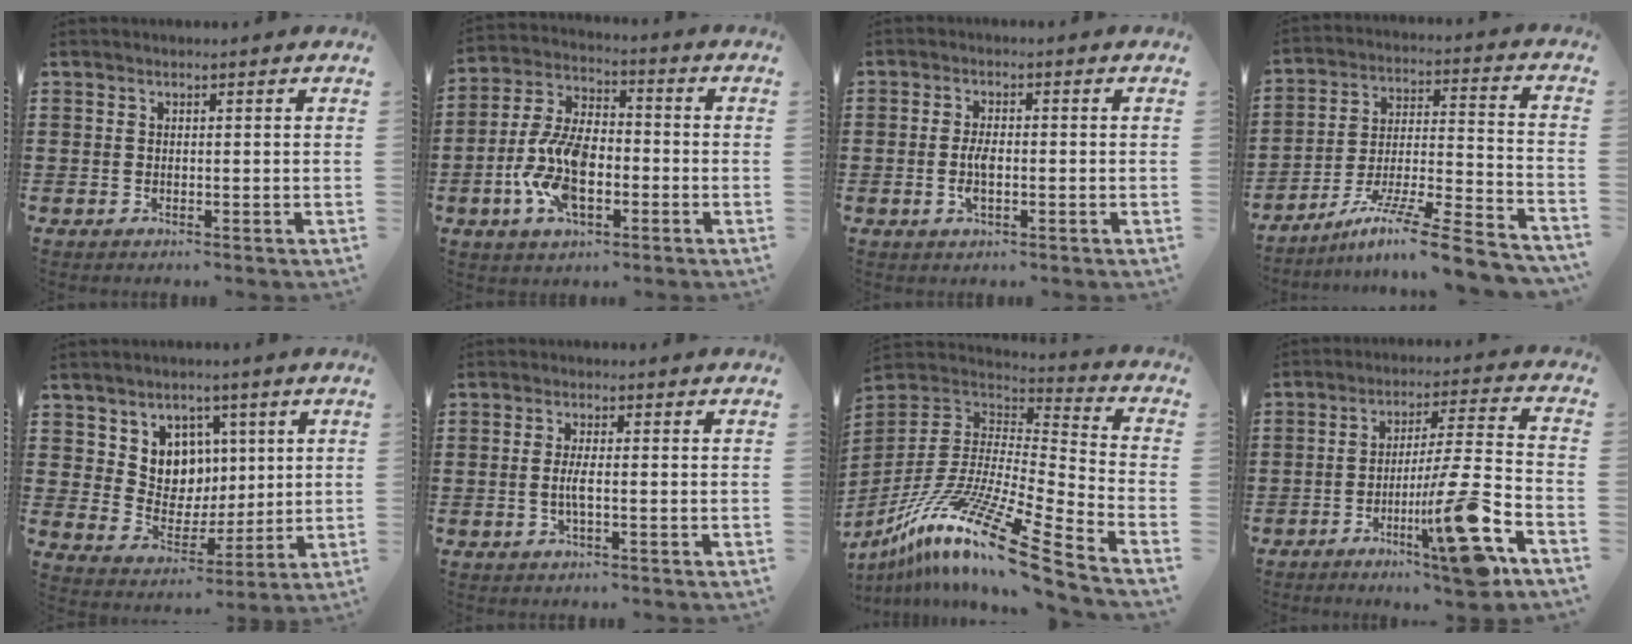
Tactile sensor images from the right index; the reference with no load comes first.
{"total": 11.0, "force": [-3.0, 5.8, 8.9], "torque": [-0.211, 0.001, -0.061]}
{"total": 3.7, "force": [-0.6, 1.4, 3.4], "torque": [-0.077, -0.002, -0.016]}
{"total": 10.9, "force": [-8.3, 0.4, 7.1], "torque": [-0.114, 0.007, -0.159]}
{"total": 7.1, "force": [3.4, 6.1, 0.6], "torque": [-0.042, -0.028, 0.064]}
{"total": 2.8, "force": [-0.5, 0.5, 2.7], "torque": [-0.064, -0.007, -0.014]}
{"total": 16.8, "force": [-11.0, 1.9, 12.6], "torque": [-0.245, 0.020, -0.205]}
{"total": 15.8, "force": [-8.2, 0.5, 13.5], "torque": [-0.214, 0.004, -0.136]}